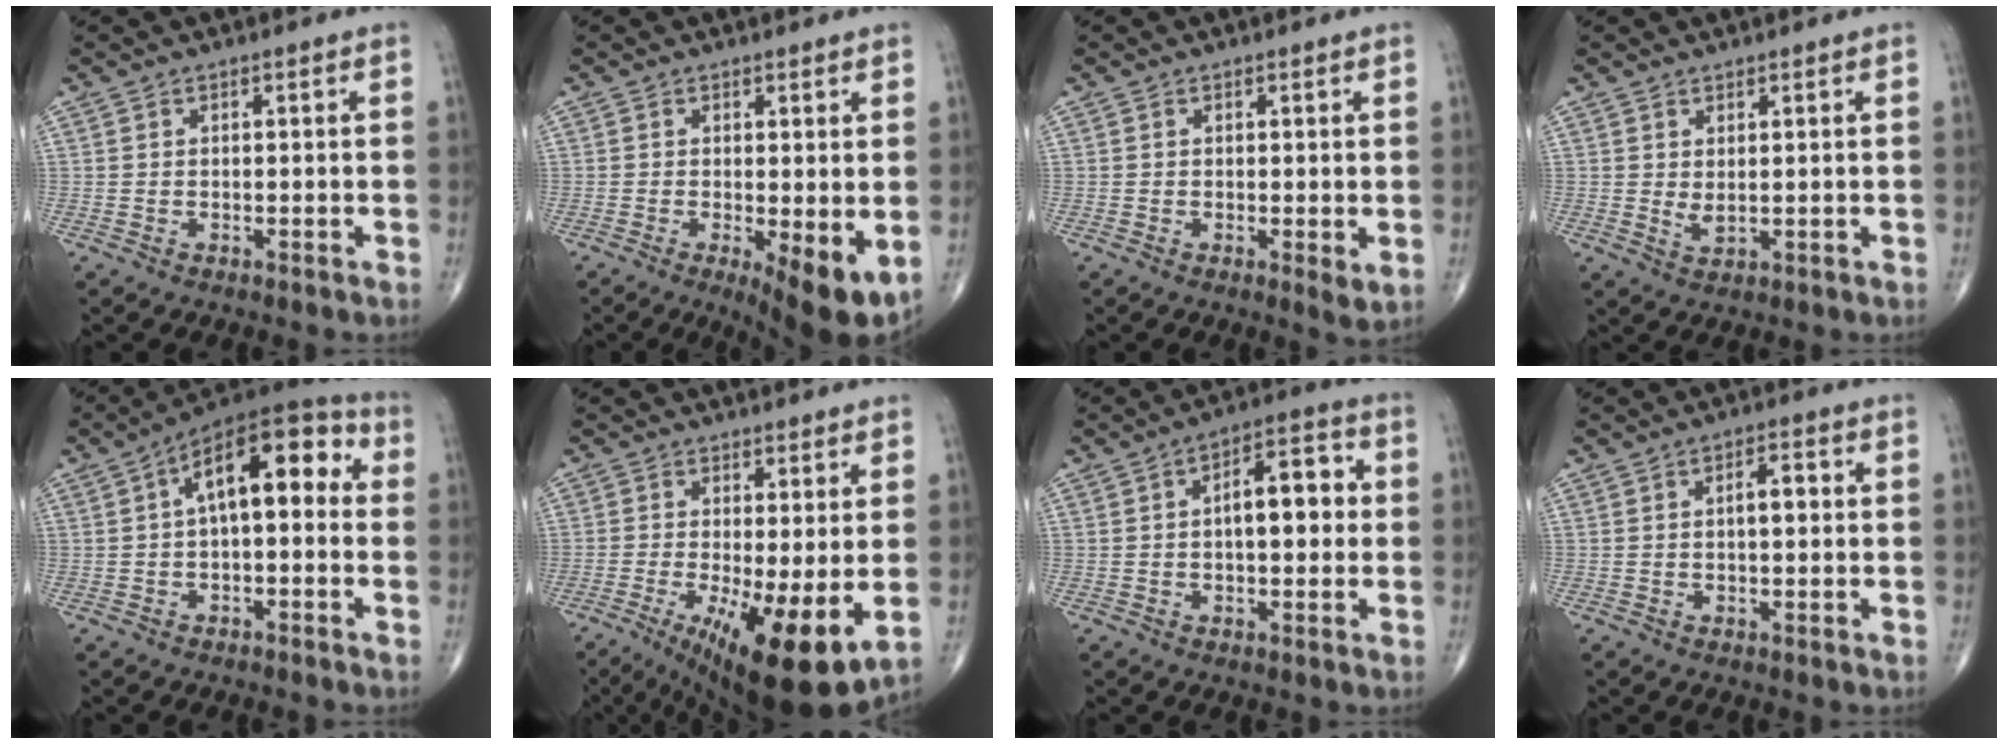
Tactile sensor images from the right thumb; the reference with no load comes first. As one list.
[{"total": 8.2, "force": [-1.7, 2.4, 7.6], "torque": [-0.108, -0.023, -0.023]}, {"total": 2.3, "force": [-0.1, 0.5, 2.2], "torque": [-0.033, -0.010, -0.004]}, {"total": 2.0, "force": [0.5, 0.9, 1.7], "torque": [-0.028, -0.010, 0.014]}, {"total": 14.8, "force": [2.1, 7.0, 12.9], "torque": [-0.170, 0.043, 0.023]}, {"total": 14.3, "force": [-3.5, 3.8, 13.3], "torque": [-0.200, -0.023, -0.041]}, {"total": 10.1, "force": [0.7, 4.6, 9.0], "torque": [-0.114, 0.024, 0.005]}, {"total": 3.7, "force": [0.3, 1.5, 3.3], "torque": [-0.049, 0.008, 0.003]}]